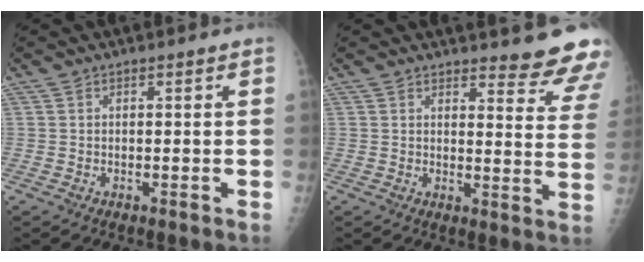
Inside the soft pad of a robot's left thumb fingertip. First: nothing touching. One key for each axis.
{"total": 12.5, "fx": 11.5, "fy": 2.2, "fz": 4.1, "tx": -0.014, "ty": -0.105, "tz": 0.114}